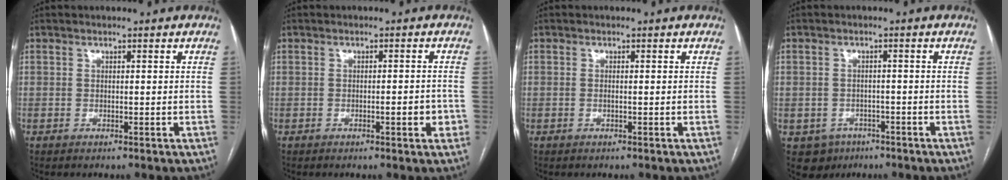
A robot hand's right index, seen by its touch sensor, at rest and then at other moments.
{"total": 2.6, "force": [-0.9, 0.7, 2.4], "torque": [-0.032, 0.001, -0.012]}
{"total": 0.6, "force": [-0.1, 0.0, 0.6], "torque": [-0.014, -0.001, 0.001]}
{"total": 4.6, "force": [-2.3, 4.0, 0.6], "torque": [-0.005, 0.008, -0.029]}